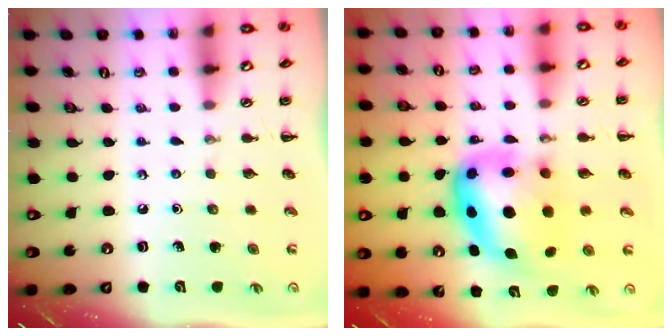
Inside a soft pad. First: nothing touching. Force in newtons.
{"total": 13.1, "press": 12.8, "slide": 3.2}